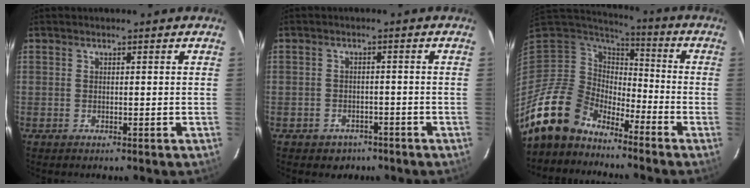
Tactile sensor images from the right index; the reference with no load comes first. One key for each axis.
{"total": 4.7, "fx": -3.0, "fy": 3.6, "fz": 0.6, "tx": -0.026, "ty": 0.012, "tz": -0.035}
{"total": 13.1, "fx": -11.1, "fy": 6.5, "fz": 2.3, "tx": -0.070, "ty": 0.022, "tz": -0.212}